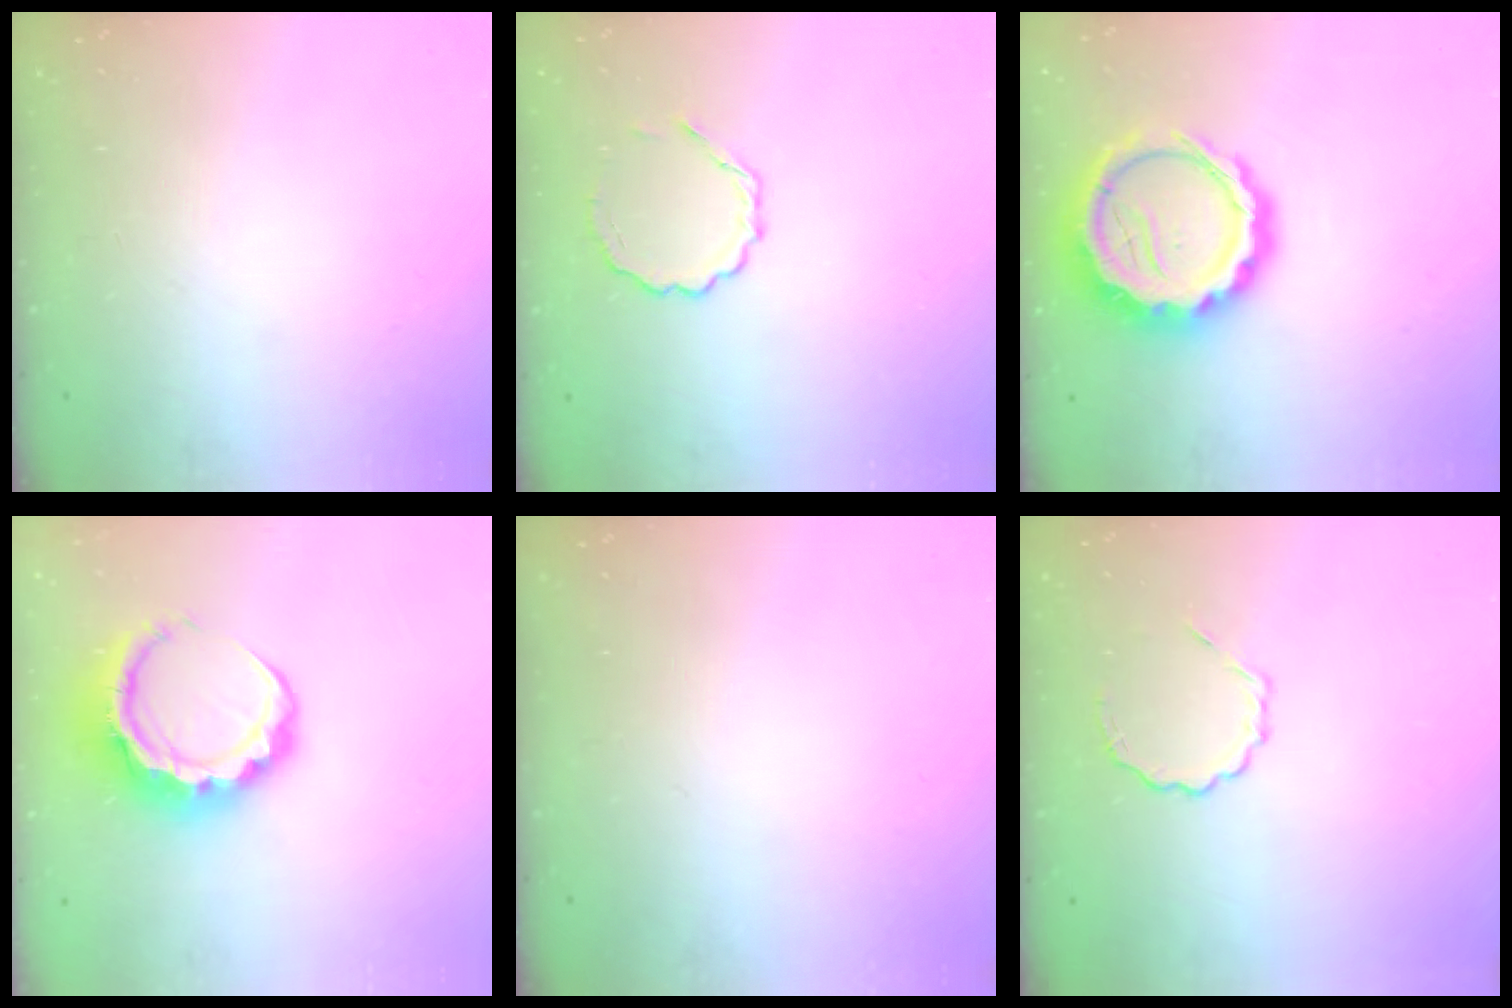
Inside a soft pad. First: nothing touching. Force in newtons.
{"total": 3.4, "press": 3.3, "slide": 1.0}
{"total": 15.7, "press": 15.3, "slide": 3.3}
{"total": 10.2, "press": 10.0, "slide": 1.9}
{"total": 0.0}
{"total": 3.8, "press": 3.6, "slide": 1.1}